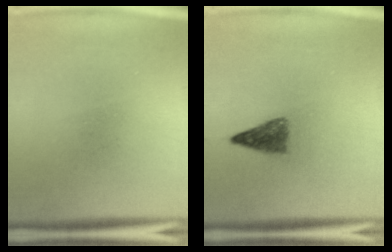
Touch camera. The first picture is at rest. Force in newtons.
{"total": 2.9}